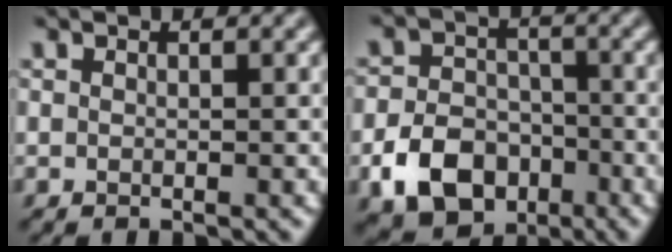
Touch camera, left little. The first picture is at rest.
{"total": 7.1, "force": [-3.4, 5.1, 3.6], "torque": [-0.069, -0.006, -0.065]}